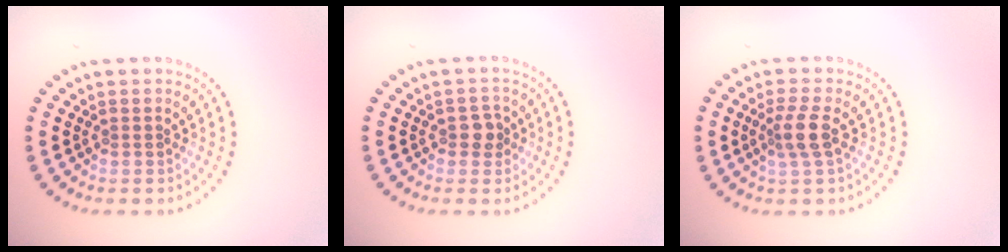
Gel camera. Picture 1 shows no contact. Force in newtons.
{"total": 1.5, "press": 1.5, "slide": 0.4}
{"total": 2.4, "press": 2.0, "slide": 1.4}